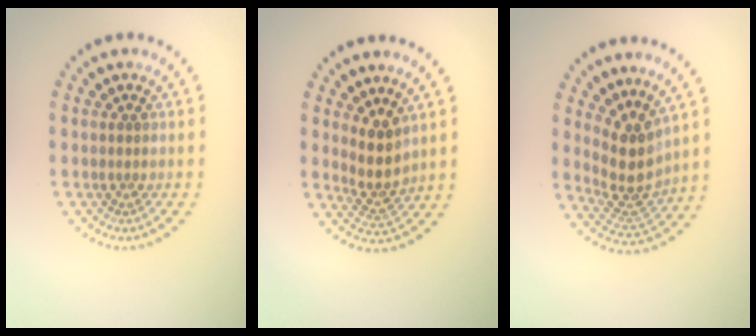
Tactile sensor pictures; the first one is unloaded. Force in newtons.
{"total": 2.9, "press": 2.4, "slide": 1.7}
{"total": 3.9, "press": 3.2, "slide": 2.2}